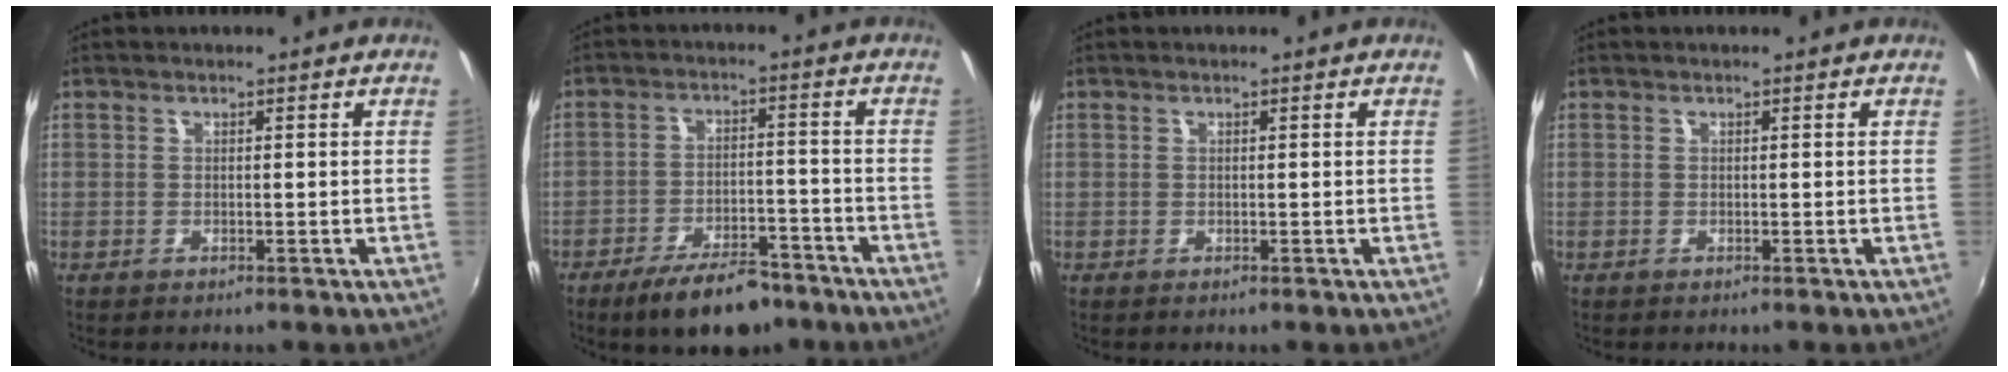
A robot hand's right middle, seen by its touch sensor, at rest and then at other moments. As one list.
[{"total": 11.2, "force": [-8.3, 4.1, 6.2], "torque": [-0.123, 0.000, -0.128]}, {"total": 0.0}, {"total": 0.0}]